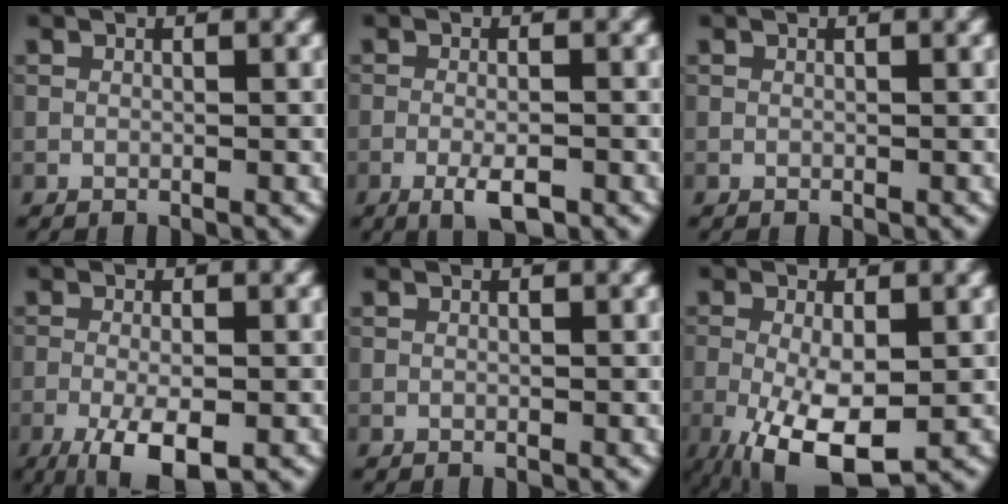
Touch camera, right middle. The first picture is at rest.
{"total": 3.0, "force": [-1.5, 0.7, 2.4], "torque": [-0.048, -0.002, -0.029]}
{"total": 0.0}
{"total": 5.4, "force": [-2.7, 1.7, 4.4], "torque": [-0.085, -0.005, -0.047]}
{"total": 0.0}
{"total": 7.3, "force": [-2.5, 2.9, 6.2], "torque": [-0.130, -0.018, -0.039]}